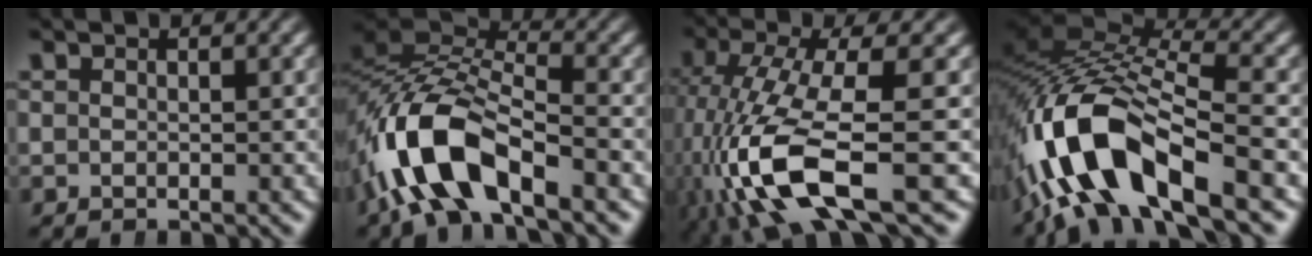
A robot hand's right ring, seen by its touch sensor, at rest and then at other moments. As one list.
[{"total": 9.7, "force": [-1.8, 5.8, 7.6], "torque": [-0.161, -0.022, -0.027]}, {"total": 9.8, "force": [-2.0, 4.1, 8.7], "torque": [-0.199, -0.038, -0.004]}, {"total": 12.0, "force": [-2.3, 6.6, 9.7], "torque": [-0.200, -0.019, -0.032]}]